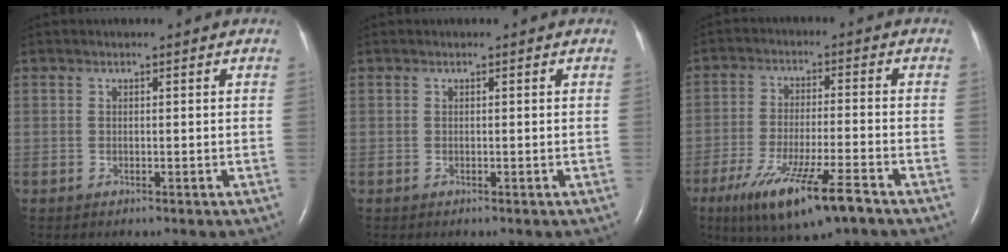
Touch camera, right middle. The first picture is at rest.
{"total": 0.0}
{"total": 12.9, "force": [-7.9, 1.5, 10.1], "torque": [-0.188, -0.033, -0.133]}